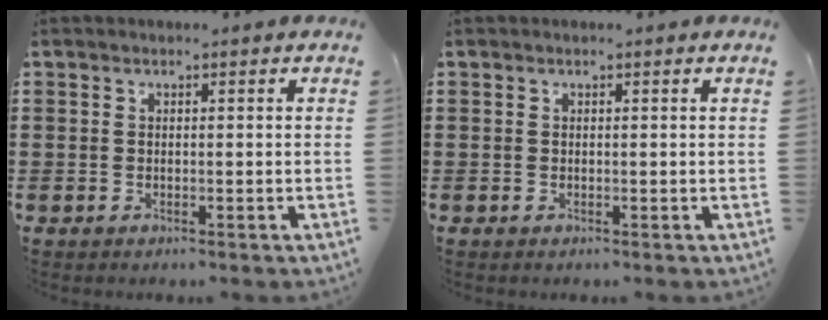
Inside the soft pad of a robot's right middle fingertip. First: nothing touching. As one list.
[{"total": 0.0}]